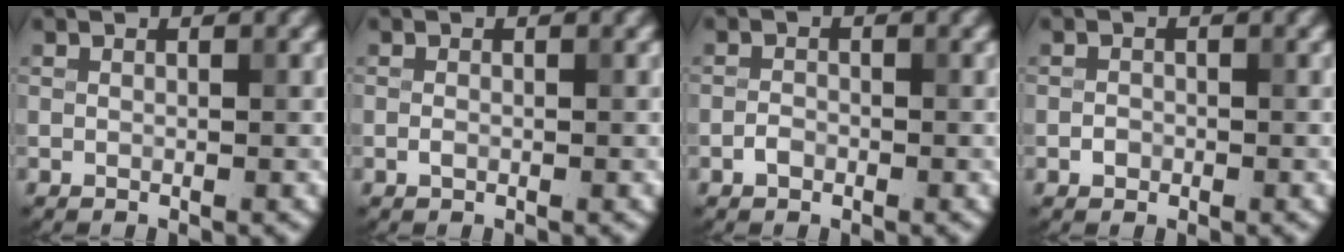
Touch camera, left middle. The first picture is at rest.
{"total": 0.6, "force": [-0.2, 0.4, 0.4], "torque": [-0.008, 0.000, -0.004]}
{"total": 1.1, "force": [-0.6, 0.7, 0.5], "torque": [-0.008, 0.001, -0.014]}
{"total": 0.9, "force": [-0.4, 0.7, 0.3], "torque": [-0.002, -0.001, -0.008]}